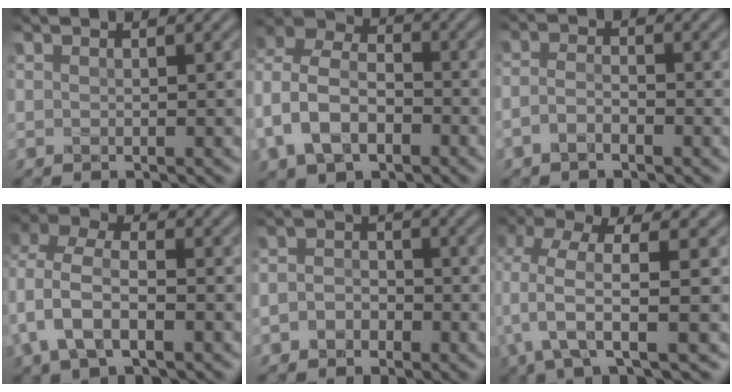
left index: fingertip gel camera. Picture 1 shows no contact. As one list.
[{"total": 8.1, "force": [-1.7, 6.1, 5.1], "torque": [-0.121, 0.006, -0.046]}, {"total": 1.6, "force": [-1.1, 0.6, 1.1], "torque": [-0.027, 0.006, -0.026]}, {"total": 6.2, "force": [-1.2, 4.2, 4.4], "torque": [-0.100, 0.012, -0.031]}, {"total": 2.2, "force": [-1.1, 1.7, 0.8], "torque": [-0.016, 0.006, -0.026]}, {"total": 5.7, "force": [0.4, 1.6, 5.4], "torque": [-0.115, 0.001, 0.002]}]